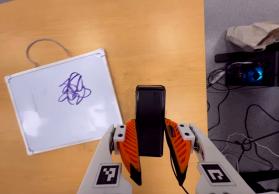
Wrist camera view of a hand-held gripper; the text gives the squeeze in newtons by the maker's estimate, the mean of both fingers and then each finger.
{"total": 4.0, "left": 2.4, "right": 5.6}